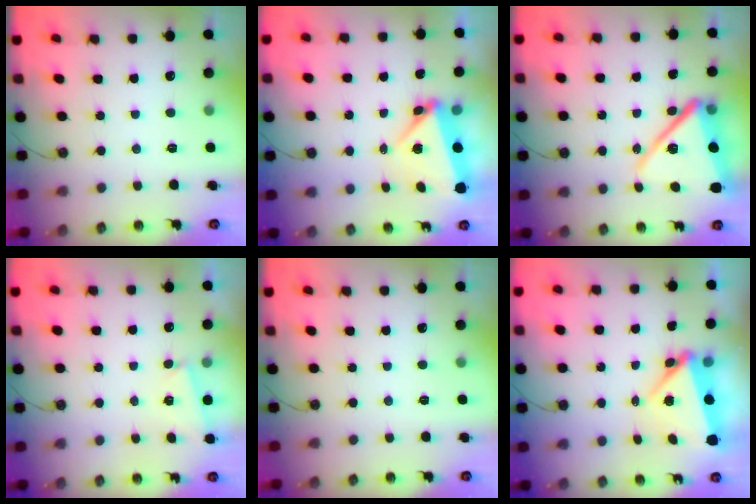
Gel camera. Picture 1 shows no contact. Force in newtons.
{"total": 5.5, "press": 5.5, "slide": 0.7}
{"total": 16.5, "press": 16.4, "slide": 2.2}
{"total": 1.7, "press": 1.3, "slide": 1.0}
{"total": 0.0}
{"total": 5.3, "press": 5.2, "slide": 0.7}